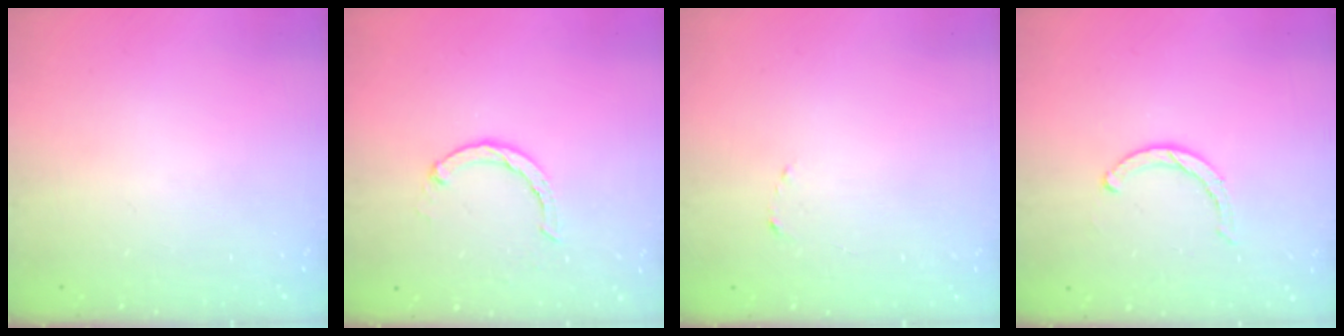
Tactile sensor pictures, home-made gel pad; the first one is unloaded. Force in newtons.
{"total": 2.3, "press": 2.3, "slide": 0.2}
{"total": 1.5, "press": 1.5, "slide": 0.2}
{"total": 3.5, "press": 3.5, "slide": 0.3}